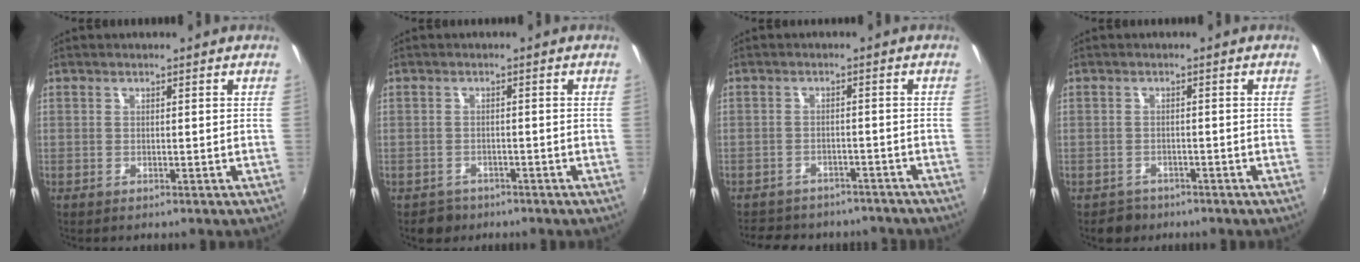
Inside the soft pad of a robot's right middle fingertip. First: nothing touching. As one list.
[{"total": 3.0, "force": [-2.0, 2.2, 0.4], "torque": [-0.017, 0.000, -0.031]}, {"total": 13.4, "force": [-11.3, 5.5, 4.6], "torque": [-0.105, -0.003, -0.149]}, {"total": 3.0, "force": [-2.1, 2.1, 0.3], "torque": [-0.015, 0.000, -0.033]}]